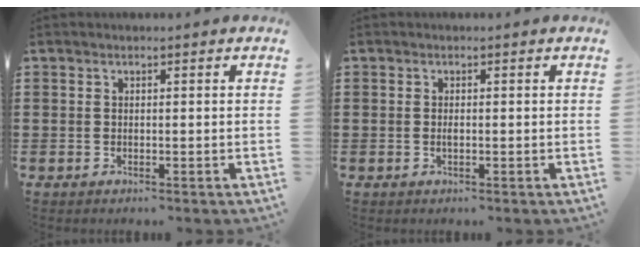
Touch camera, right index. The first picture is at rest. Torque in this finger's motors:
{"motor_torque": [1.16, 0.97, 0.03, 0.01]}